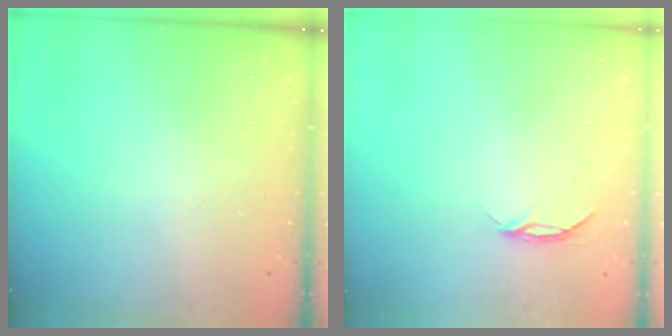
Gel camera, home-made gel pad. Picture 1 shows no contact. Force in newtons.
{"total": 3.6, "press": 3.6, "slide": 0.5}